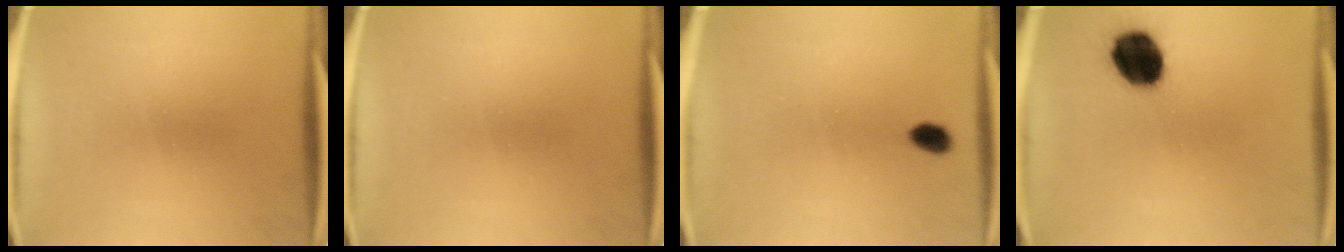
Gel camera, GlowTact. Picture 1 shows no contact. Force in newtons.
{"total": 0.0}
{"total": 2.7}
{"total": 13.0}